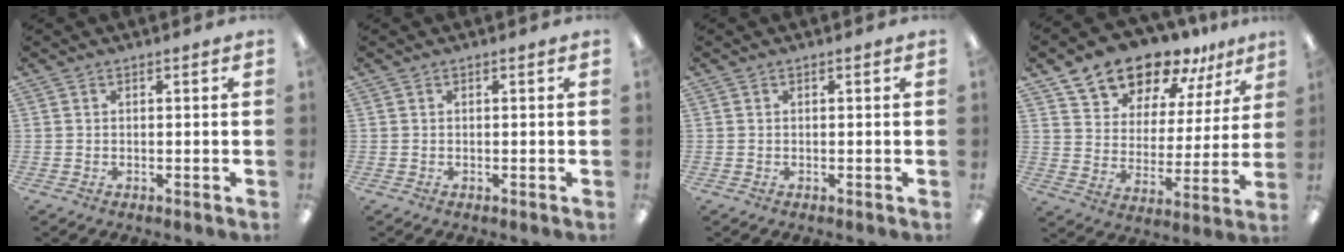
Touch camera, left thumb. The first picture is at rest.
{"total": 0.0}
{"total": 0.0}
{"total": 14.9, "force": [12.9, 6.4, 3.9], "torque": [-0.085, -0.093, 0.239]}